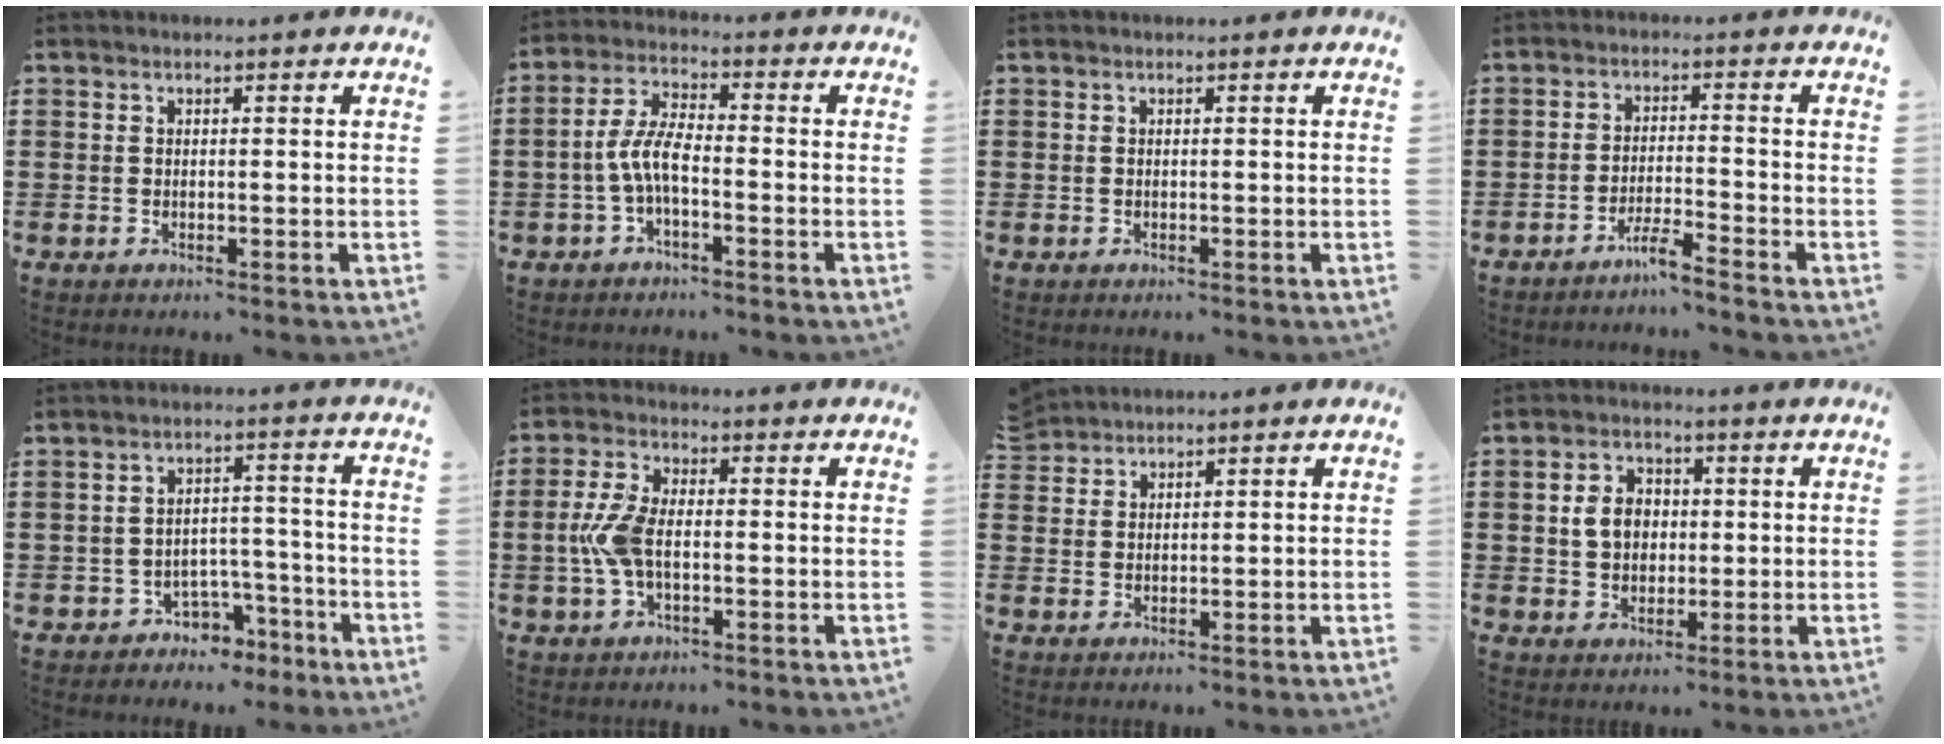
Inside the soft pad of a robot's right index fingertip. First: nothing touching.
{"total": 5.9, "force": [-1.9, 1.8, 5.3], "torque": [-0.128, -0.007, -0.043]}
{"total": 0.0}
{"total": 3.8, "force": [-3.4, -0.6, 1.6], "torque": [-0.035, -0.005, -0.068]}
{"total": 3.9, "force": [-3.3, 2.0, 0.7], "torque": [-0.019, 0.013, -0.066]}
{"total": 6.2, "force": [-0.8, 2.9, 5.4], "torque": [-0.132, -0.004, -0.021]}
{"total": 2.6, "force": [2.5, 0.6, -0.3], "torque": [-0.002, -0.001, 0.051]}
{"total": 4.9, "force": [0.3, 4.0, 2.9], "torque": [-0.068, 0.008, -0.001]}